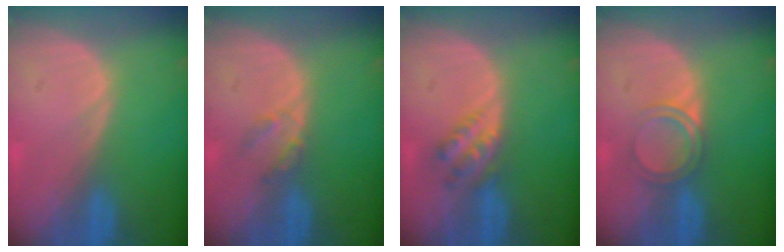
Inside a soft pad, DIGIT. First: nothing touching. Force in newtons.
{"total": 2.2, "press": 2.1, "slide": 0.4}
{"total": 4.5, "press": 3.9, "slide": 2.2}
{"total": 3.4, "press": 3.3, "slide": 0.3}